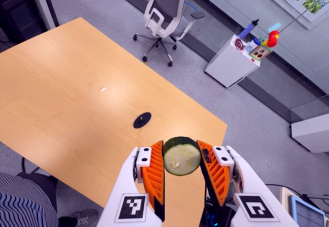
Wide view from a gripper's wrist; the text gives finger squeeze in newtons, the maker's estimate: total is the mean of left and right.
{"total": 11.4, "left": 10.9, "right": 12.0}